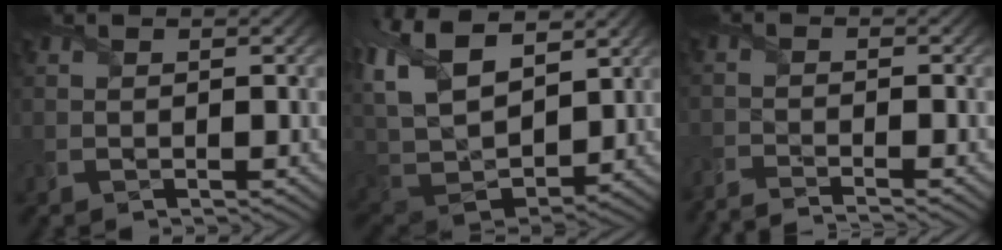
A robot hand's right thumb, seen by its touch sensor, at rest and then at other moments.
{"total": 15.6, "force": [5.8, 9.3, 11.1], "torque": [-0.258, 0.007, 0.110]}
{"total": 3.3, "force": [-3.1, -0.4, 1.1], "torque": [-0.024, -0.004, -0.072]}